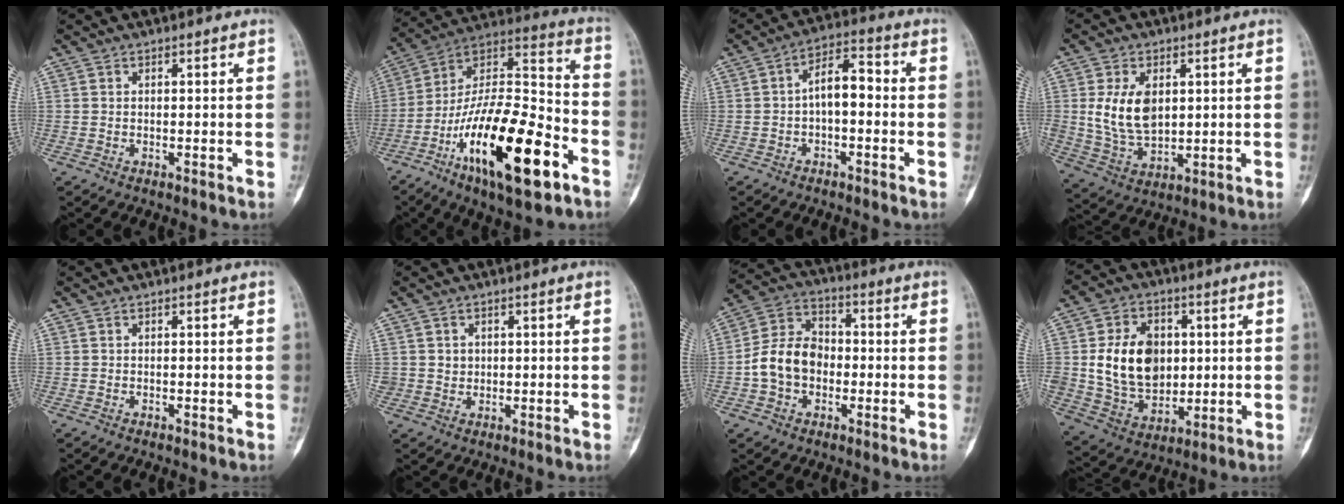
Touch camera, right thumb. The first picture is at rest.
{"total": 26.5, "force": [-11.9, 9.1, 21.9], "torque": [-0.388, 0.063, -0.198]}
{"total": 6.9, "force": [-0.8, 3.4, 5.9], "torque": [-0.086, 0.035, -0.024]}
{"total": 10.9, "force": [2.0, 6.8, 8.2], "torque": [-0.145, -0.013, 0.052]}
{"total": 0.0}
{"total": 2.0, "force": [0.4, 1.9, 0.5], "torque": [0.004, 0.001, 0.008]}
{"total": 10.9, "force": [-1.9, 8.4, 6.7], "torque": [-0.109, 0.038, -0.045]}
{"total": 16.2, "force": [1.8, 12.0, 10.7], "torque": [-0.148, -0.004, 0.044]}